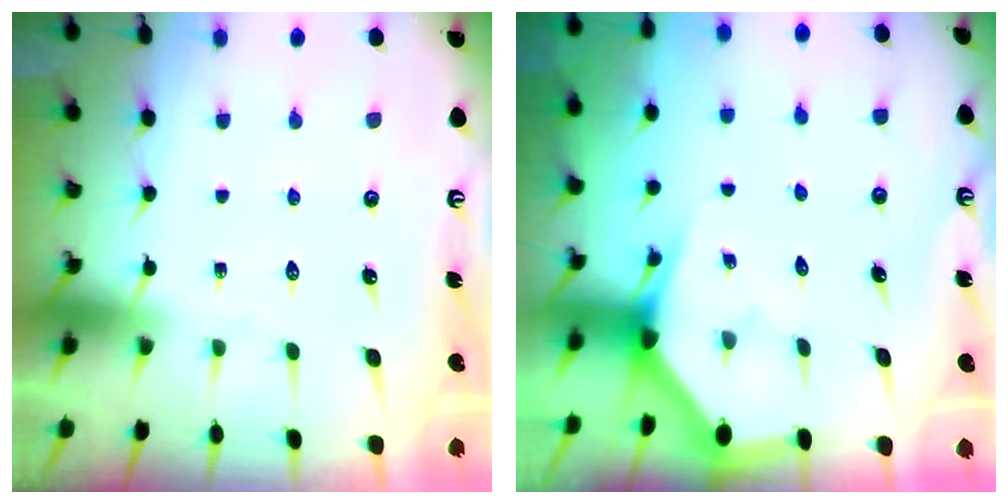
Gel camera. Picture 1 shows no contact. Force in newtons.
{"total": 3.1, "press": 3.1, "slide": 0.1}